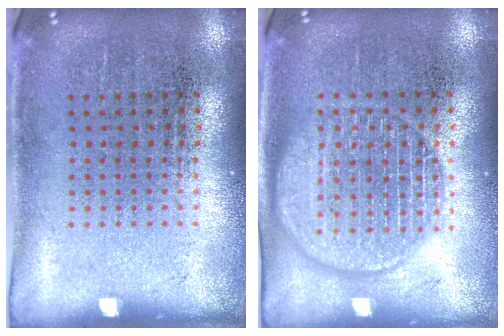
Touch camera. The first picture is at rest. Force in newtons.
{"total": 3.3, "press": 3.3, "slide": 0.4}